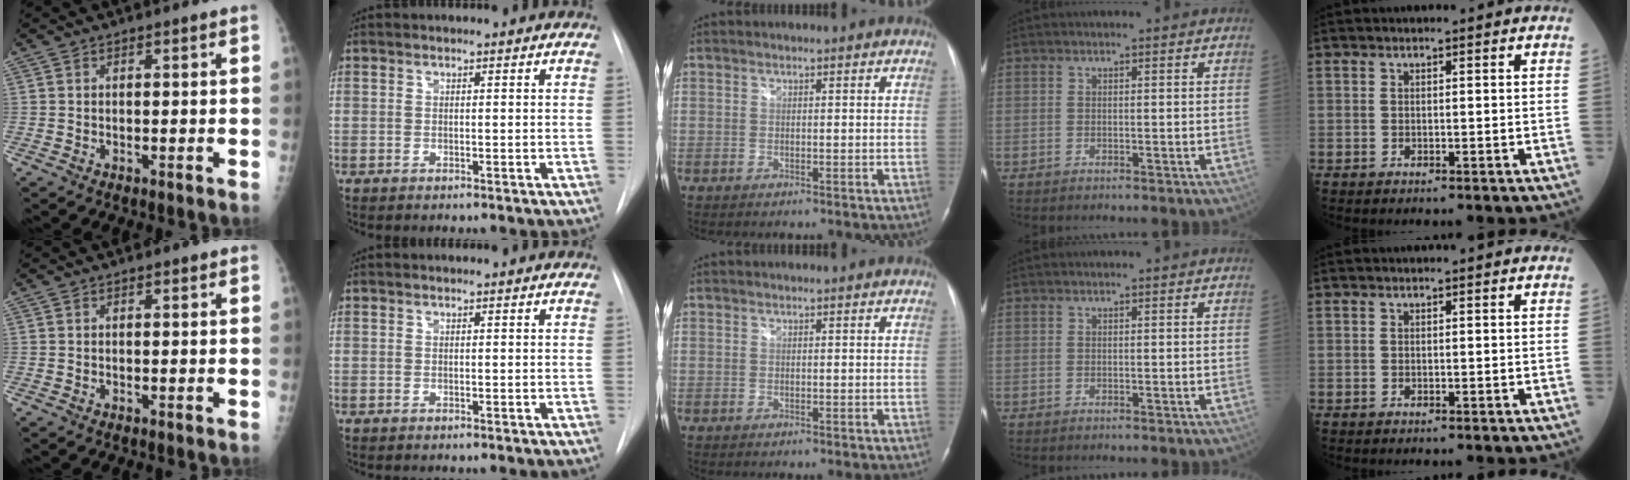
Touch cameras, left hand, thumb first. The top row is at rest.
{}